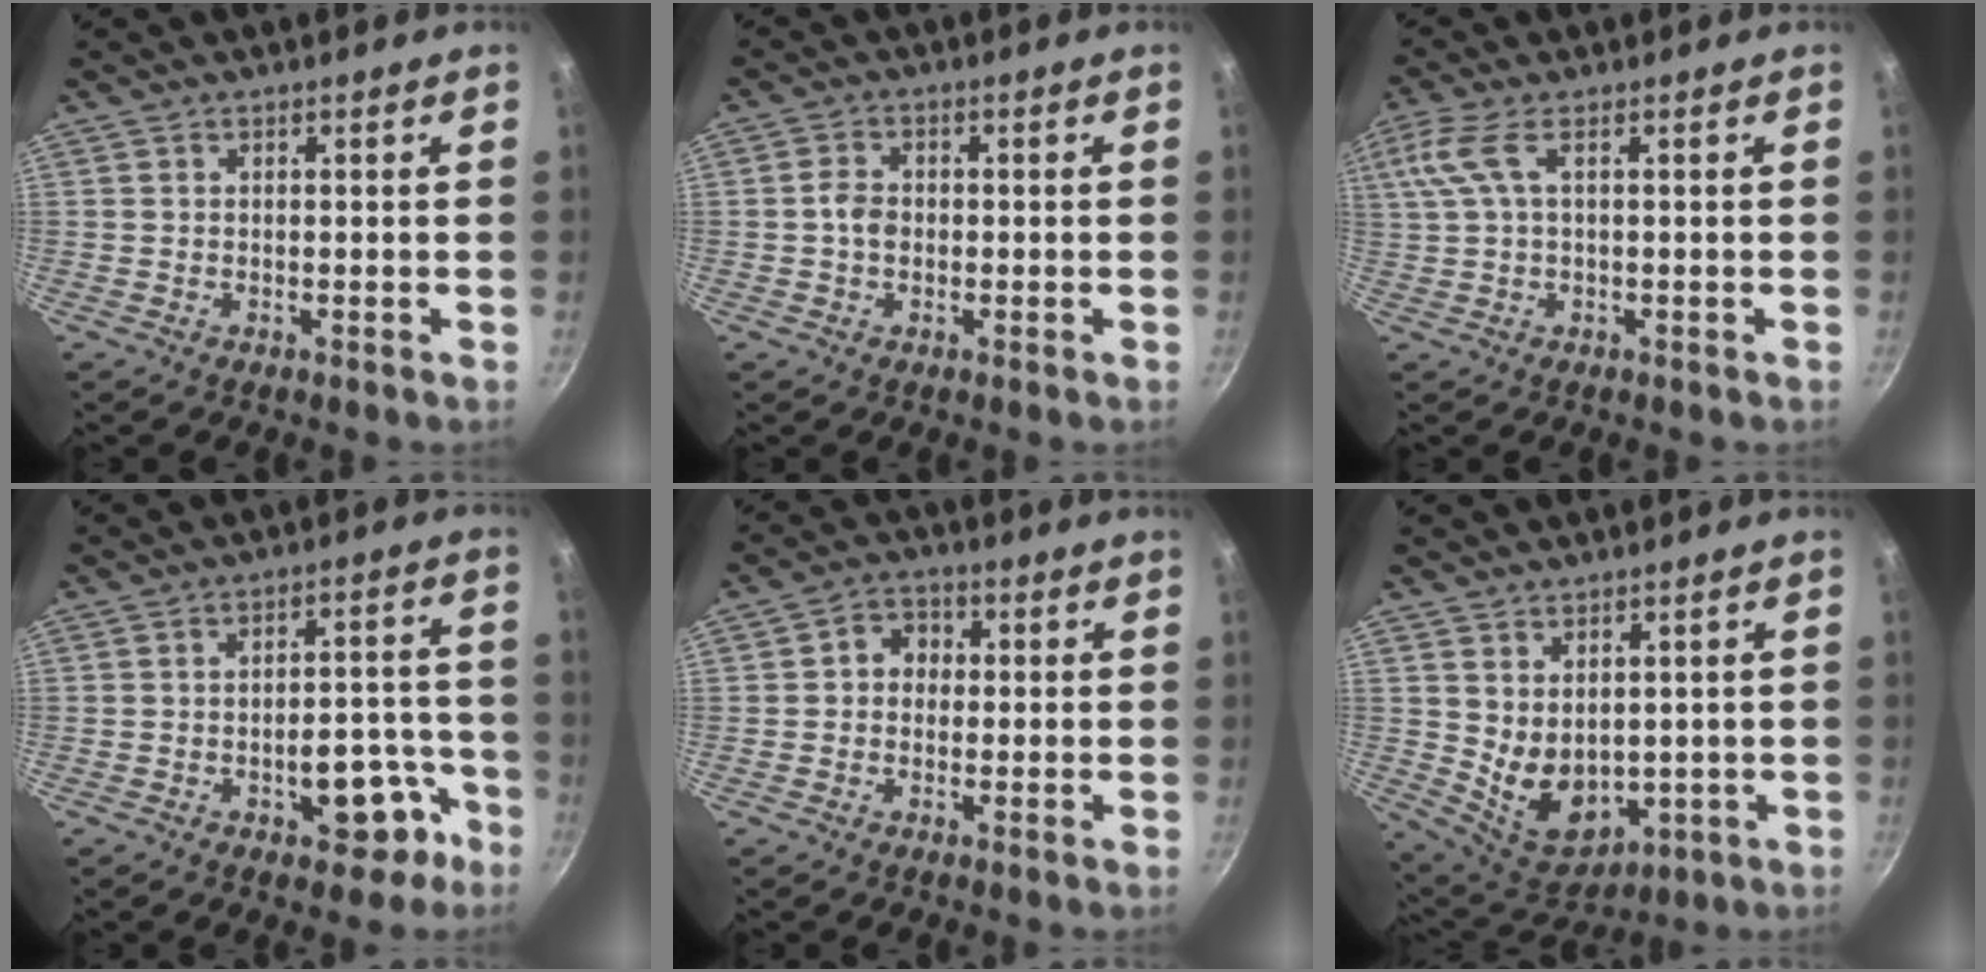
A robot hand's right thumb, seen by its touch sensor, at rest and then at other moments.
{"total": 3.1, "force": [-0.4, 2.3, 2.0], "torque": [-0.033, 0.011, -0.012]}
{"total": 5.8, "force": [1.1, 1.7, 5.5], "torque": [-0.125, 0.011, 0.027]}
{"total": 10.2, "force": [-5.0, 5.4, 7.1], "torque": [-0.044, 0.052, -0.057]}
{"total": 4.7, "force": [0.2, 4.1, 2.4], "torque": [-0.013, 0.009, -0.010]}
{"total": 9.3, "force": [1.3, 6.6, 6.4], "torque": [-0.082, -0.030, 0.050]}